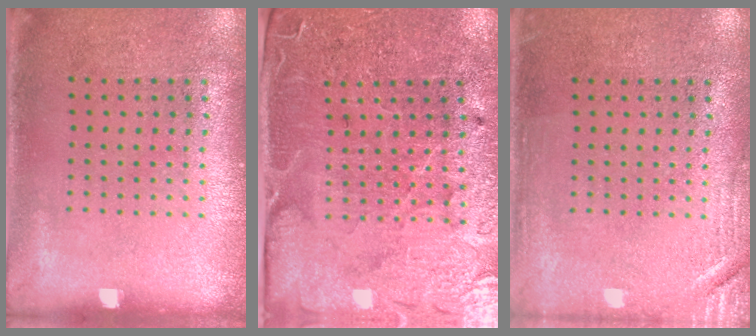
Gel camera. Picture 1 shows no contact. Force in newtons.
{"total": 3.6, "press": 3.6, "slide": 0.6}
{"total": 2.1, "press": 2.0, "slide": 0.4}